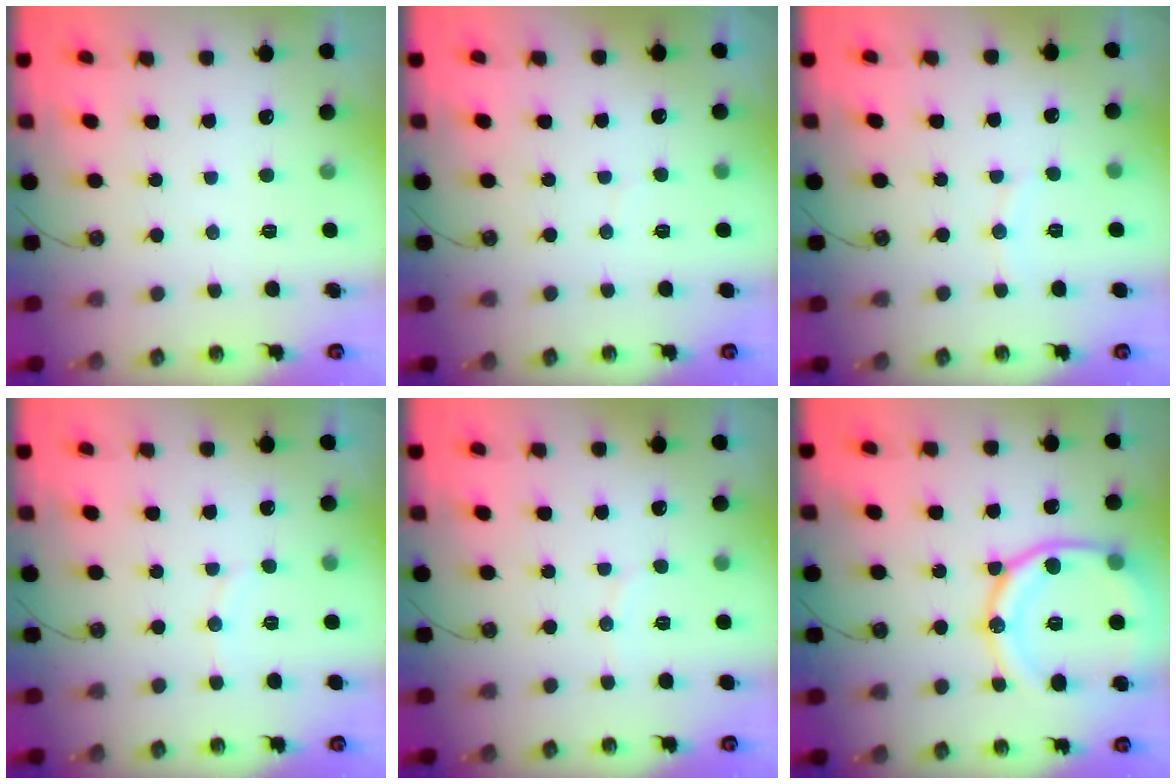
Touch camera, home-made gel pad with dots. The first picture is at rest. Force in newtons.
{"total": 1.7, "press": 1.7, "slide": 0.1}
{"total": 4.6, "press": 4.6, "slide": 0.5}
{"total": 3.2, "press": 3.2, "slide": 0.1}
{"total": 3.1, "press": 3.1, "slide": 0.3}
{"total": 19.3, "press": 19.2, "slide": 2.1}